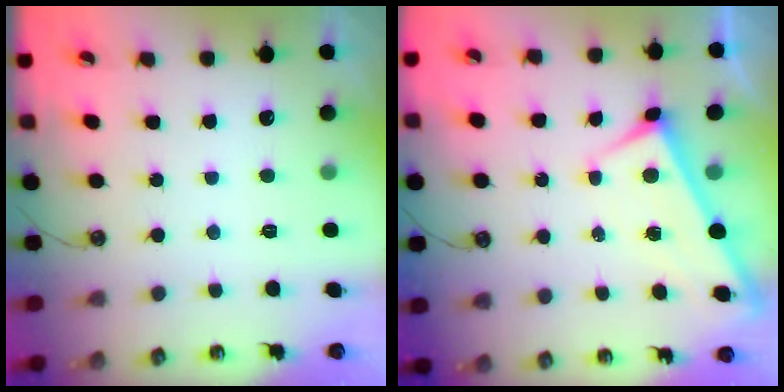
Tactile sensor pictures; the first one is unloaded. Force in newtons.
{"total": 1.9, "press": 1.9, "slide": 0.2}